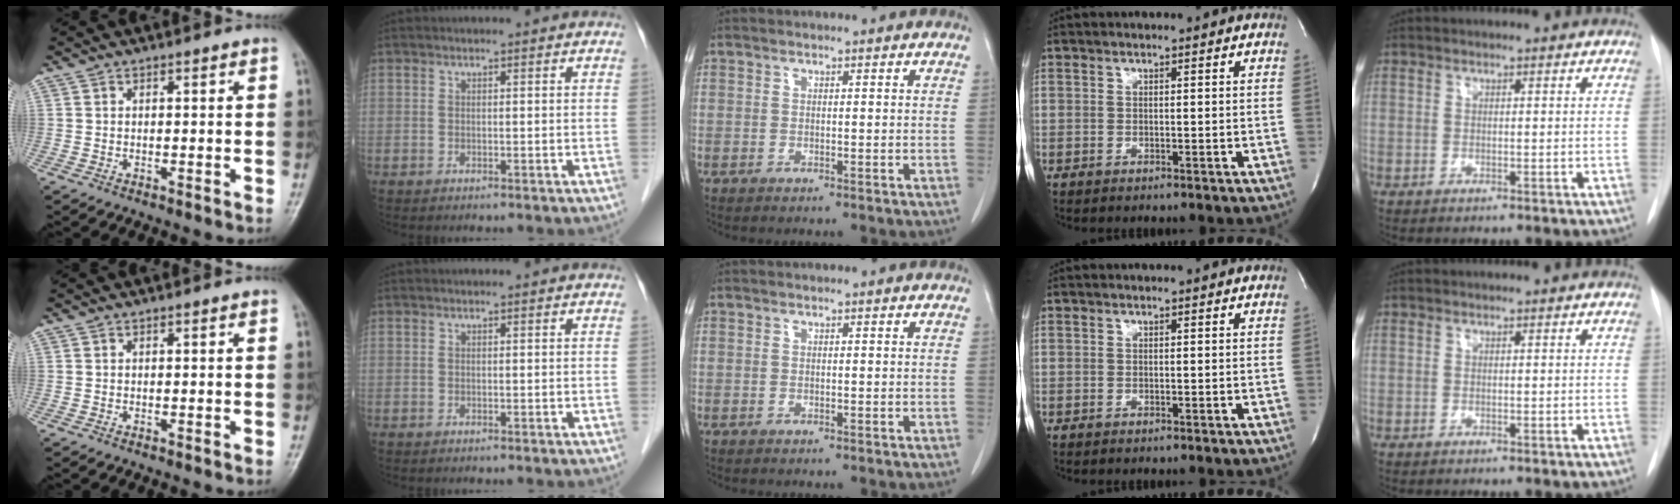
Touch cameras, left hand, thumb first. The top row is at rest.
{}